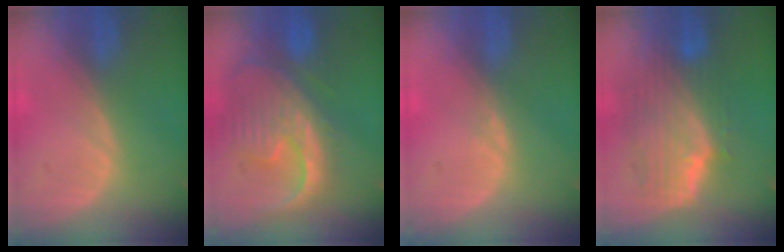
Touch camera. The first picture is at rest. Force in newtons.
{"total": 12.7, "press": 10.9, "slide": 6.5}
{"total": 0.9, "press": 0.8, "slide": 0.3}
{"total": 10.0, "press": 8.8, "slide": 4.7}